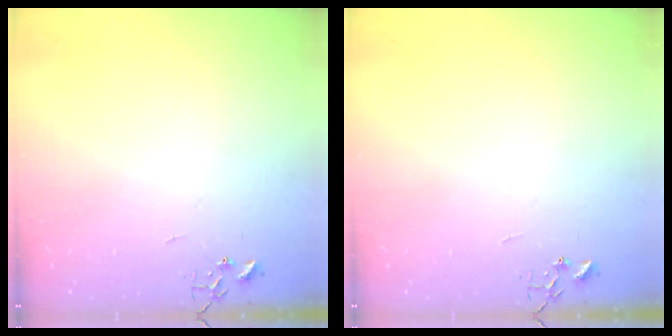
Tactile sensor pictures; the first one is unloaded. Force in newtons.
{"total": 0.0}